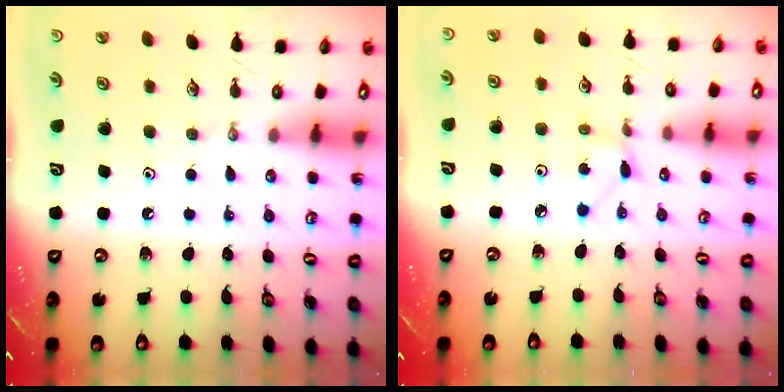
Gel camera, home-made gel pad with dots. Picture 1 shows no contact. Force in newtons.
{"total": 1.3, "press": 1.3, "slide": 0.1}